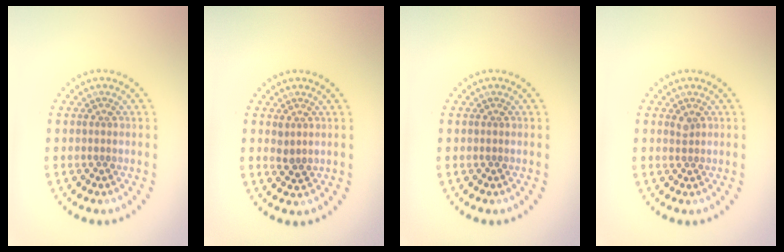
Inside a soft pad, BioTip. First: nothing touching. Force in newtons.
{"total": 1.0, "press": 0.9, "slide": 0.4}
{"total": 0.0}
{"total": 0.8, "press": 0.6, "slide": 0.5}